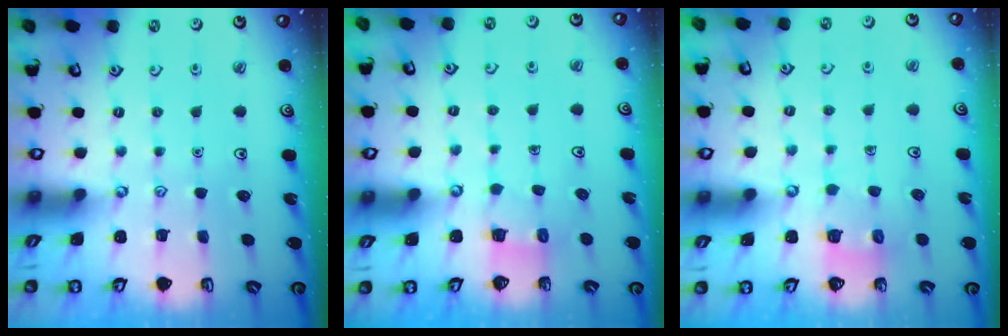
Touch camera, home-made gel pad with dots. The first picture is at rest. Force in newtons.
{"total": 3.0, "press": 3.0, "slide": 0.1}
{"total": 5.8, "press": 5.8, "slide": 0.4}